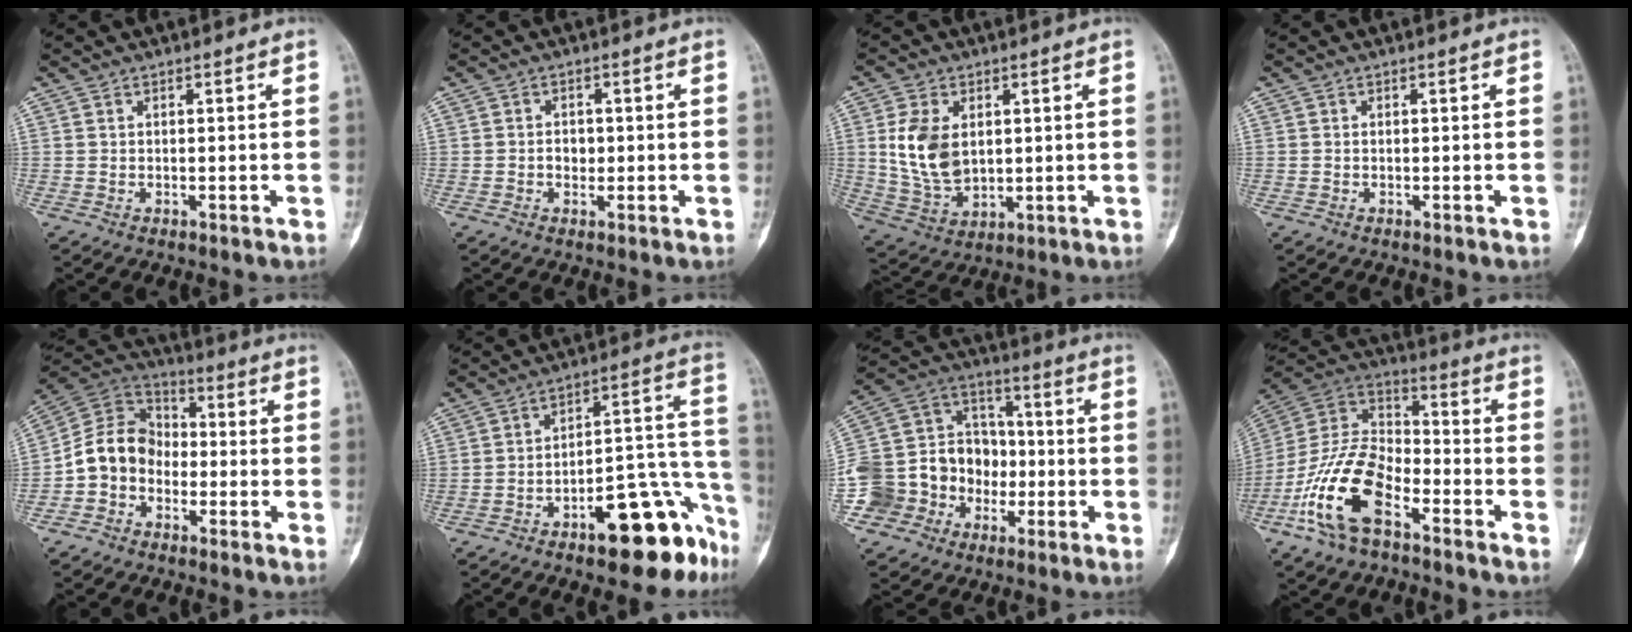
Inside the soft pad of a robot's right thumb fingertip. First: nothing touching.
{"total": 2.1, "force": [-0.2, 1.7, 1.1], "torque": [-0.002, 0.003, -0.006]}
{"total": 11.1, "force": [2.2, 7.2, 8.2], "torque": [-0.148, -0.013, 0.055]}
{"total": 0.0}
{"total": 10.5, "force": [-2.8, 8.7, 5.1], "torque": [-0.073, 0.049, -0.068]}
{"total": 17.5, "force": [-10.6, 6.5, 12.3], "torque": [-0.091, 0.107, -0.152]}
{"total": 18.1, "force": [-5.6, 15.8, 7.0], "torque": [-0.107, 0.084, -0.091]}
{"total": 17.5, "force": [-8.8, 8.8, 12.3], "torque": [-0.231, 0.057, -0.179]}